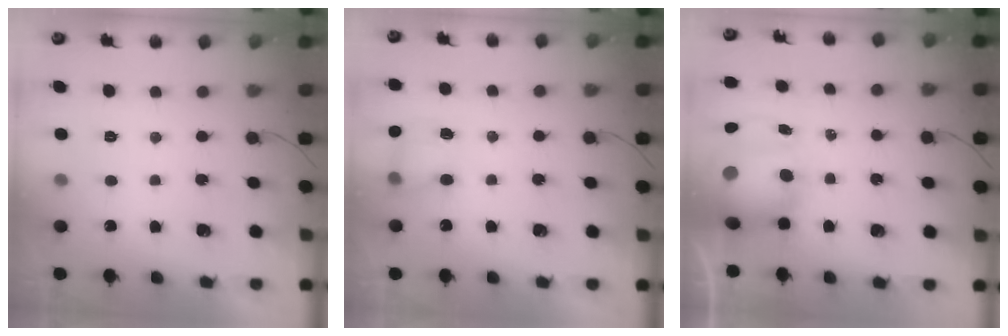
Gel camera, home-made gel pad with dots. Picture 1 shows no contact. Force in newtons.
{"total": 4.7, "press": 4.7, "slide": 0.6}
{"total": 12.4, "press": 12.0, "slide": 3.2}